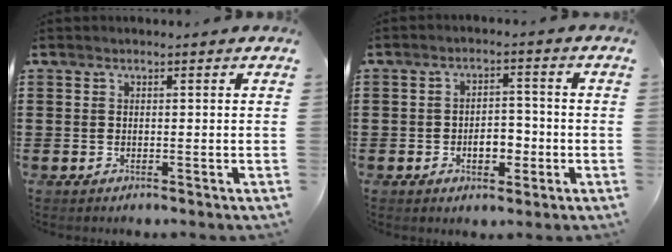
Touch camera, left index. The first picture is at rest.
{"total": 4.7, "force": [-1.4, 2.7, 3.6], "torque": [-0.059, 0.004, -0.030]}